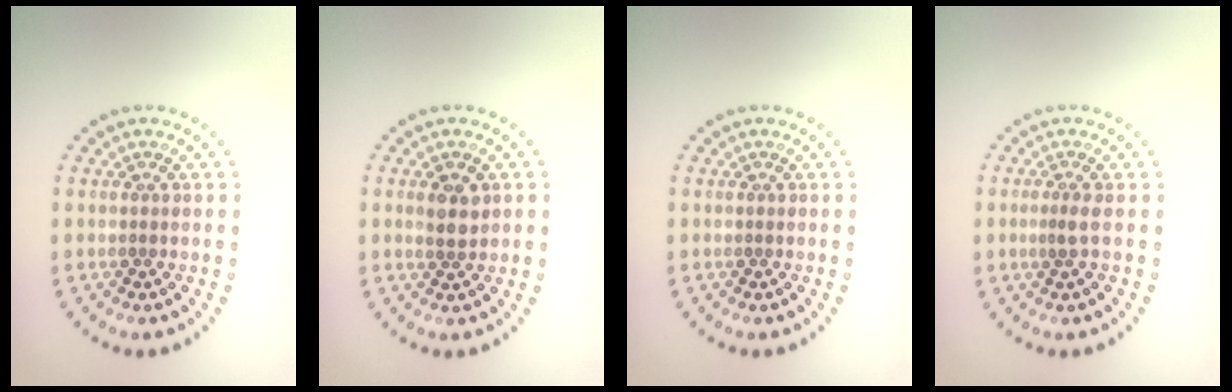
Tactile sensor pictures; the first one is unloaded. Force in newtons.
{"total": 1.9, "press": 1.8, "slide": 0.7}
{"total": 0.0}
{"total": 0.8, "press": 0.5, "slide": 0.6}